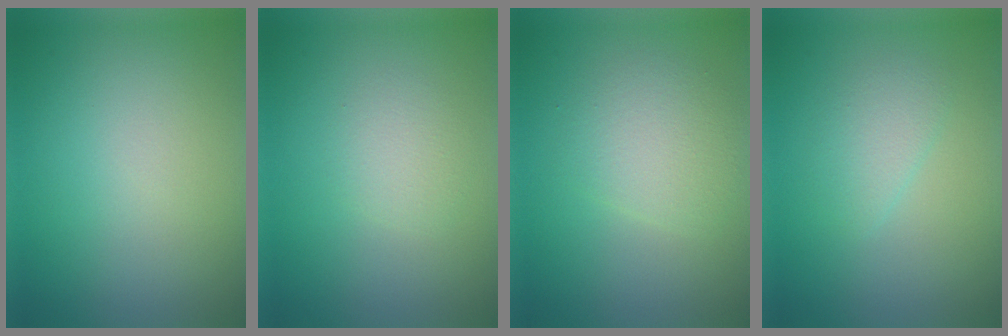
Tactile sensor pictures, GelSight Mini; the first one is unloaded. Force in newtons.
{"total": 1.5, "press": 1.5, "slide": 0.0}
{"total": 3.0, "press": 3.0, "slide": 0.1}
{"total": 1.8, "press": 1.8, "slide": 0.1}